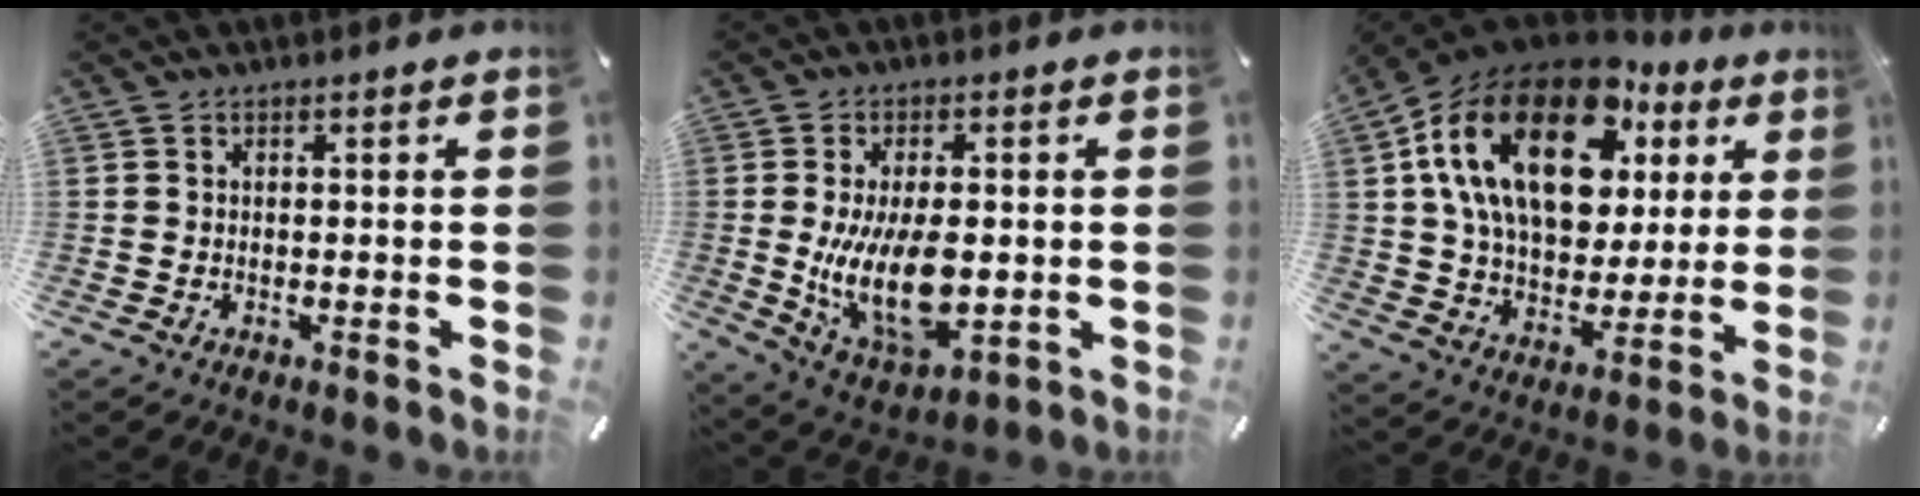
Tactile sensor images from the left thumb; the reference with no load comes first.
{"total": 15.3, "force": [-0.7, 7.8, 13.1], "torque": [-0.250, -0.024, -0.011]}
{"total": 24.2, "force": [9.8, 14.8, 16.4], "torque": [-0.311, -0.029, 0.166]}